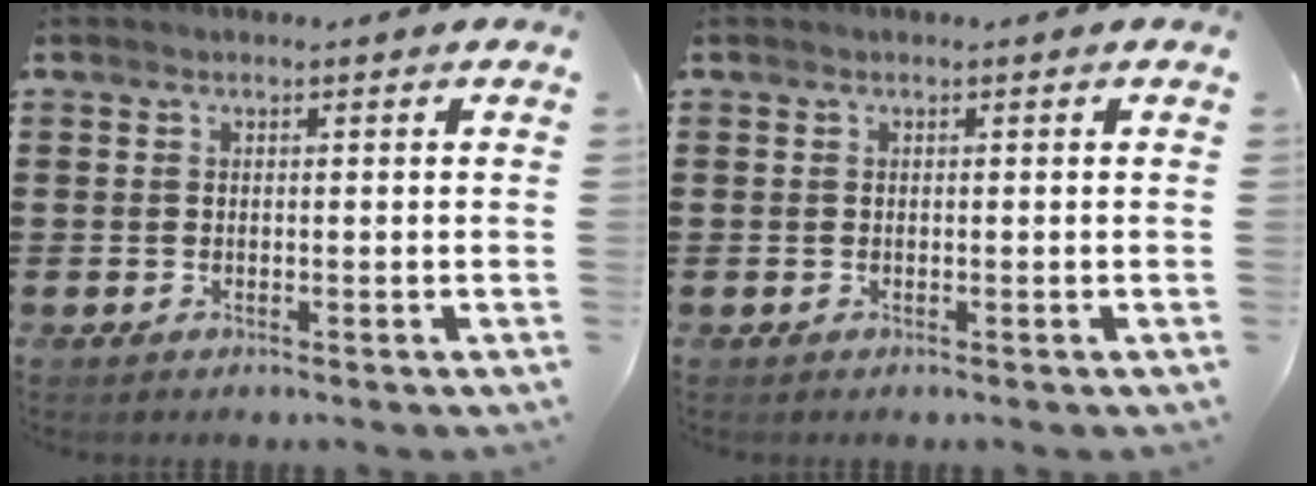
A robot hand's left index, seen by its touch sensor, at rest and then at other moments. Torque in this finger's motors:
{"motor_torque": [0.00, 0.00, 0.00, 0.00]}